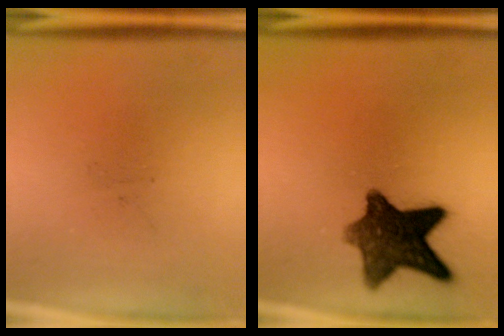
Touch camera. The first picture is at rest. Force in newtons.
{"total": 11.3}